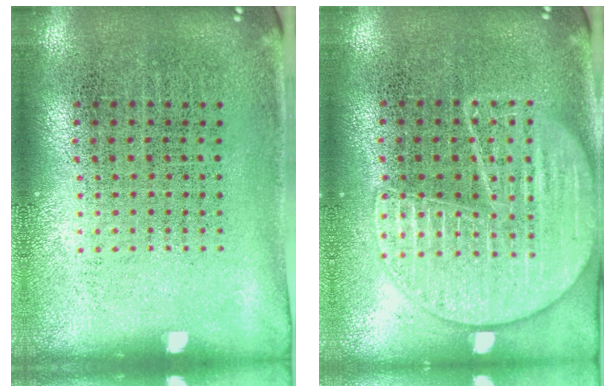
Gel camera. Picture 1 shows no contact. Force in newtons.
{"total": 1.9, "press": 1.9, "slide": 0.2}